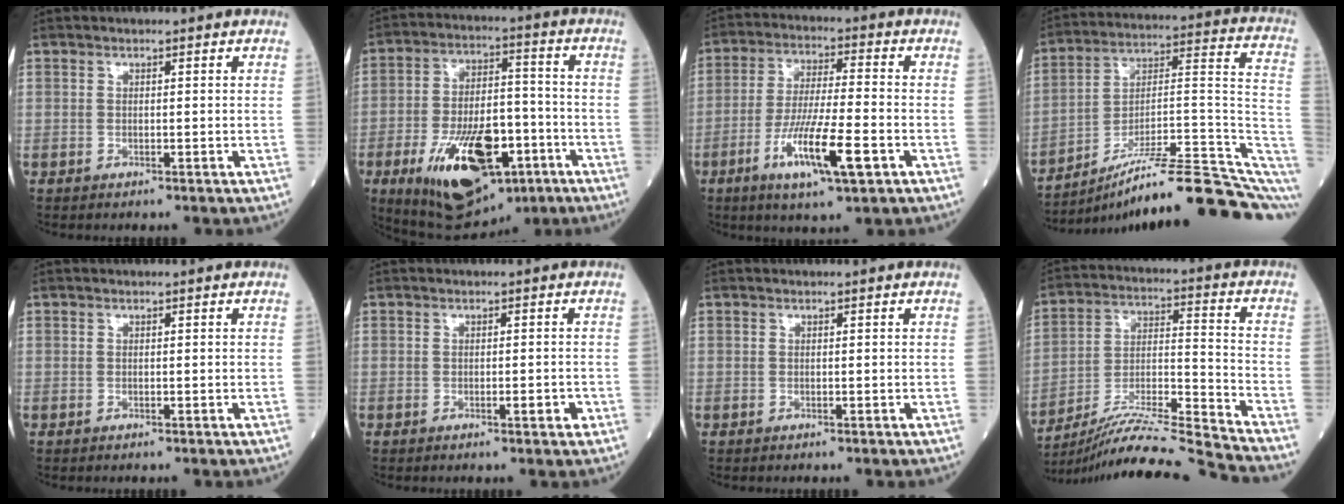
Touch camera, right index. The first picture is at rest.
{"total": 19.5, "force": [-8.5, 8.6, 15.3], "torque": [-0.270, -0.004, -0.125]}
{"total": 11.9, "force": [-4.7, 1.2, 10.9], "torque": [-0.206, -0.017, -0.083]}
{"total": 21.6, "force": [-15.8, 1.7, 14.6], "torque": [-0.144, 0.043, -0.242]}
{"total": 0.0}
{"total": 1.9, "force": [-0.6, 0.4, 1.7], "torque": [-0.026, -0.002, -0.008]}
{"total": 0.0}
{"total": 18.3, "force": [-17.2, -3.1, 5.3], "torque": [-0.093, -0.004, -0.294]}